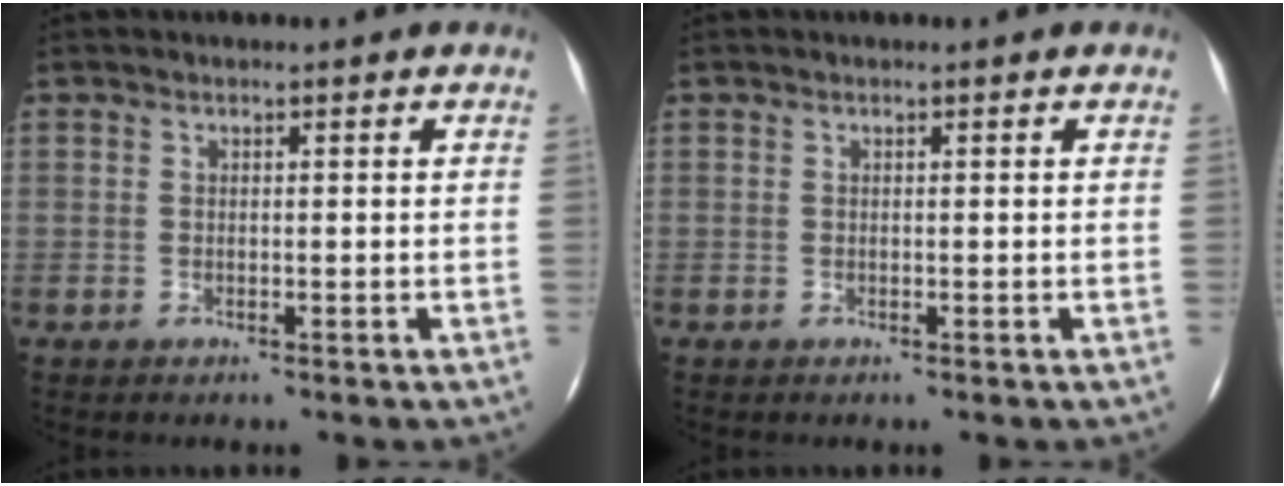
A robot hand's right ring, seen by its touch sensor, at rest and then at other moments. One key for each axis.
{"total": 0.0}